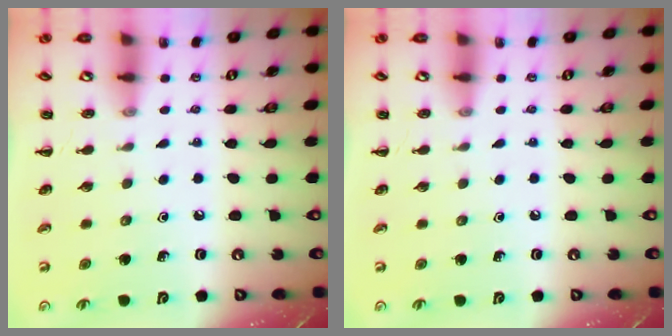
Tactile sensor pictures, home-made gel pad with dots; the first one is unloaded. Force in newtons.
{"total": 0.0}